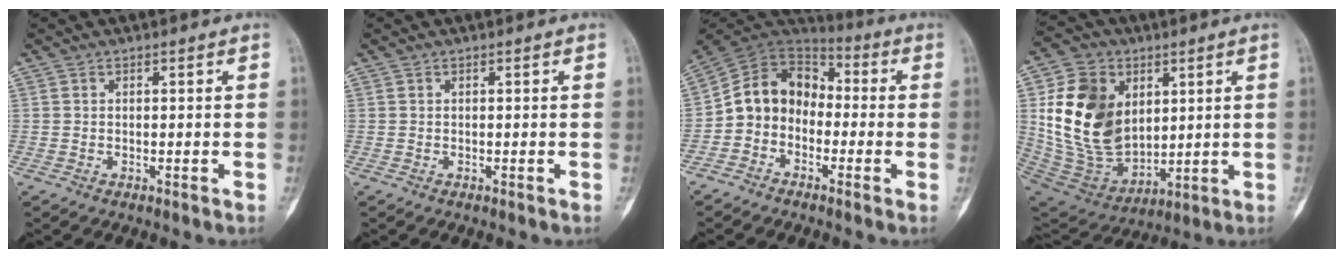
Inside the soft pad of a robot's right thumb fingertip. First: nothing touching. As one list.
[{"total": 0.0}, {"total": 11.8, "force": [-2.3, 9.8, 6.3], "torque": [-0.088, 0.062, -0.058]}, {"total": 20.6, "force": [4.5, 15.0, 13.4], "torque": [-0.229, -0.023, 0.105]}]